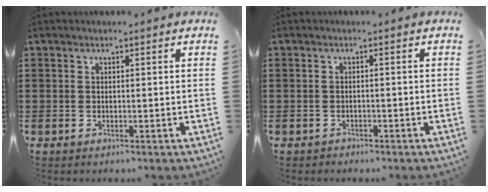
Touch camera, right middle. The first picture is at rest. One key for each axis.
{"total": 1.0, "fx": -0.9, "fy": 0.4, "fz": 0.0, "tx": -0.001, "ty": 0.003, "tz": -0.021}